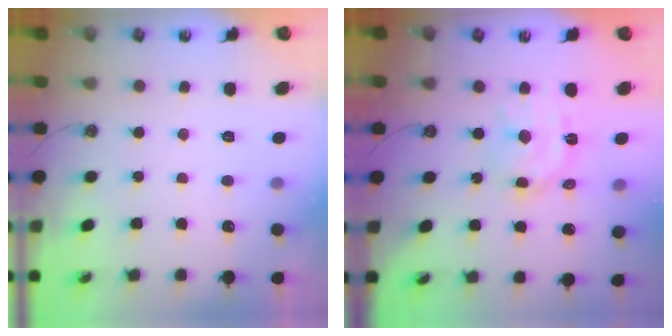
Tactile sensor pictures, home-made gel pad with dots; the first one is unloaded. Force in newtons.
{"total": 13.0, "press": 12.9, "slide": 1.0}